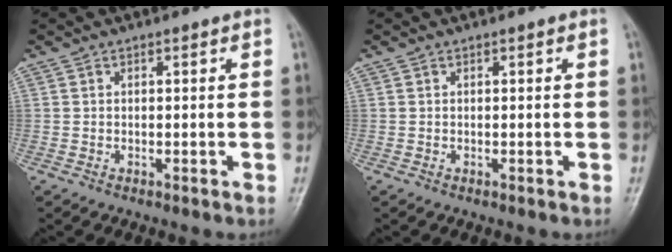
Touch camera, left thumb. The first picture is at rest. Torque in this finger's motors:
{"motor_torque": [0.00, 0.02, 0.05, -0.04, 0.00]}